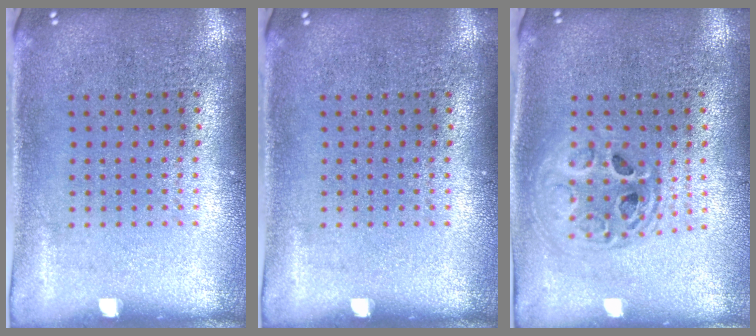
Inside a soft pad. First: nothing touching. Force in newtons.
{"total": 0.0}
{"total": 1.7, "press": 1.4, "slide": 0.9}